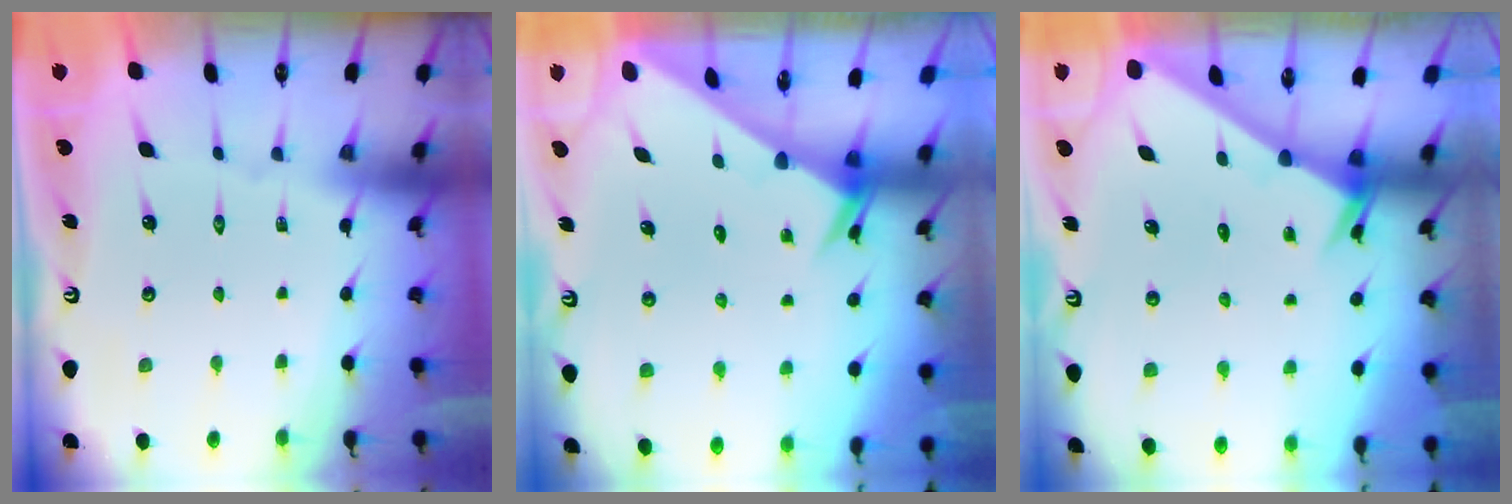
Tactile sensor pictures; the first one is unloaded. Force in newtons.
{"total": 2.5, "press": 2.5, "slide": 0.1}
{"total": 2.7, "press": 2.7, "slide": 0.1}